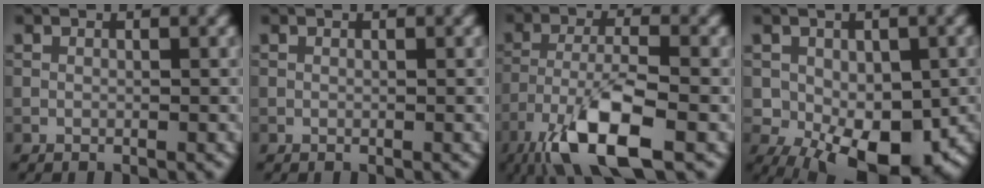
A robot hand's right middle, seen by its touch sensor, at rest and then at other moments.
{"total": 0.0}
{"total": 8.5, "force": [-4.9, 2.3, 6.6], "torque": [-0.125, -0.003, -0.095]}
{"total": 9.3, "force": [-2.8, 5.6, 6.8], "torque": [-0.096, -0.018, -0.044]}